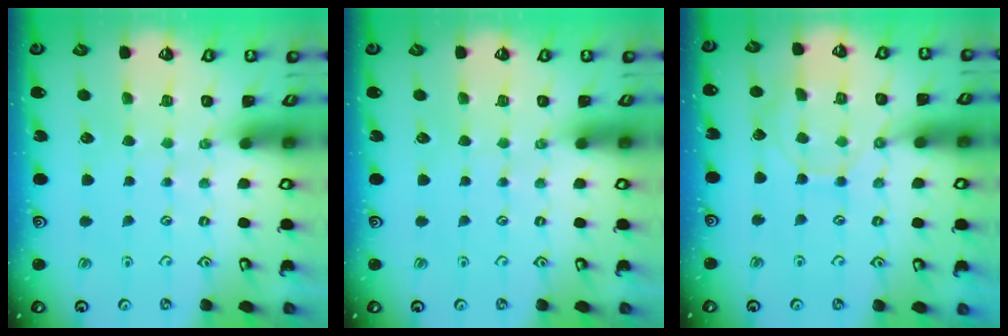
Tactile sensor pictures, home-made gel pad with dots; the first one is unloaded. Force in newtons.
{"total": 0.0}
{"total": 8.2, "press": 8.1, "slide": 1.0}